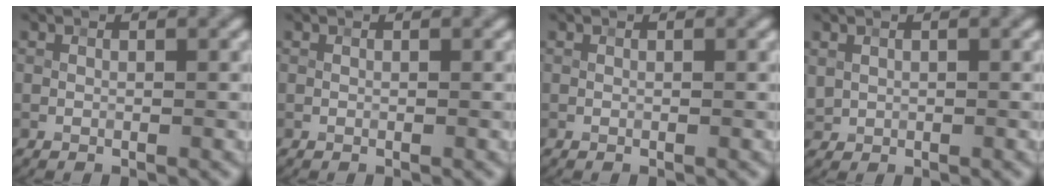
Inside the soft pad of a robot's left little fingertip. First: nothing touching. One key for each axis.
{"total": 0.0}
{"total": 0.0}
{"total": 0.9, "fx": 0.4, "fy": 0.8, "fz": 0.2, "tx": -0.003, "ty": -0.002, "tz": 0.010}